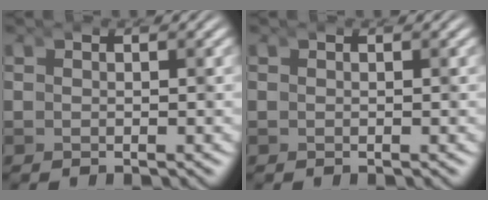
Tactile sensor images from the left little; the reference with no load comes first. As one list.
[{"total": 0.0}]